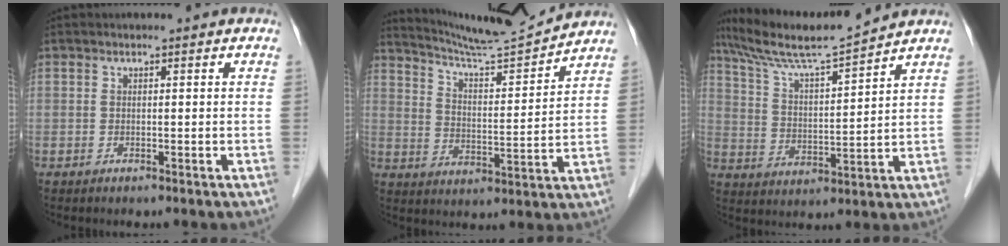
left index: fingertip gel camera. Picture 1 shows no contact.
{"total": 12.8, "force": [12.4, -1.2, 2.8], "torque": [-0.054, -0.013, 0.199]}
{"total": 11.8, "force": [10.9, -1.5, 4.3], "torque": [-0.089, 0.005, 0.198]}